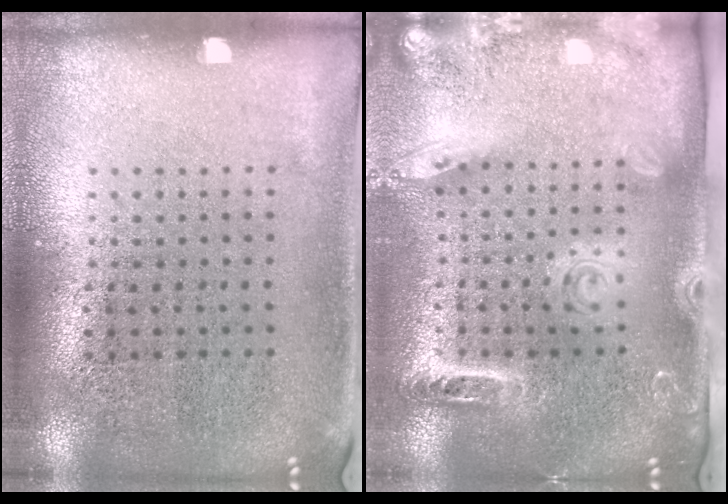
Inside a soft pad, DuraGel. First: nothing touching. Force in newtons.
{"total": 2.7, "press": 2.1, "slide": 1.8}